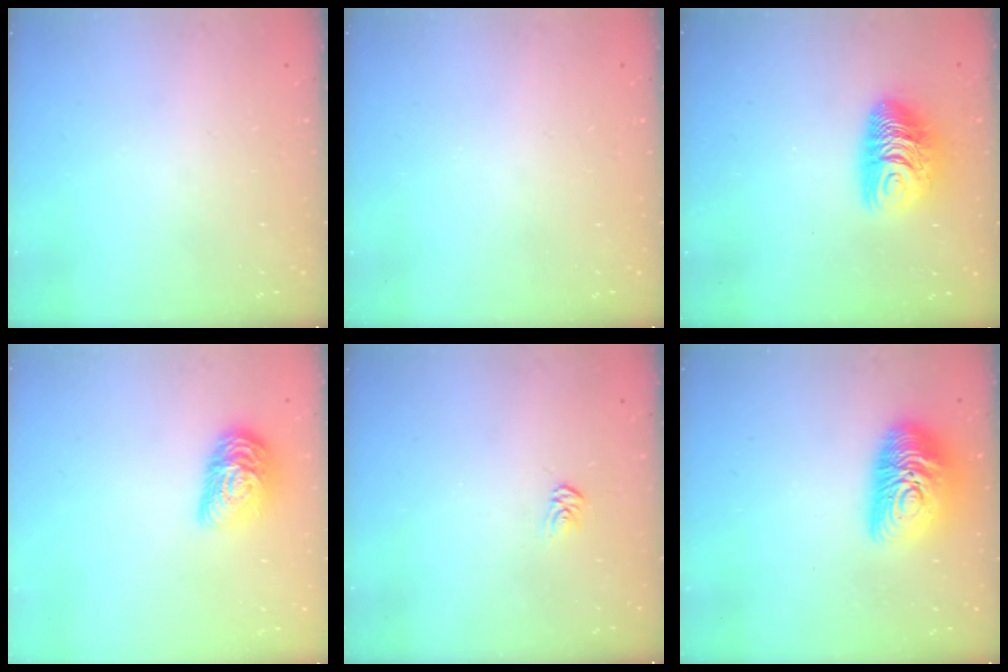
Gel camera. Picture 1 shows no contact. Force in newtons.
{"total": 0.0}
{"total": 10.7, "press": 10.6, "slide": 1.0}
{"total": 12.8, "press": 12.8, "slide": 0.5}
{"total": 2.9, "press": 2.9, "slide": 0.2}
{"total": 14.7, "press": 14.6, "slide": 0.9}